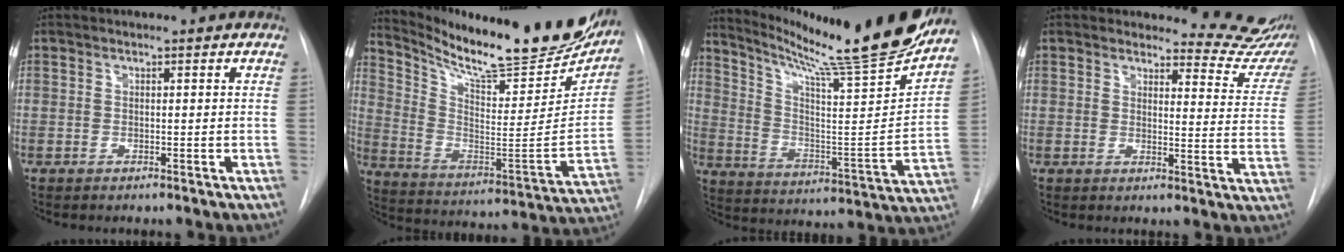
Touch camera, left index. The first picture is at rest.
{"total": 28.0, "force": [23.7, 4.9, 14.0], "torque": [-0.228, -0.067, 0.336]}
{"total": 24.7, "force": [21.7, -0.8, 11.9], "torque": [-0.195, -0.085, 0.312]}
{"total": 11.6, "force": [11.5, 1.4, 0.5], "torque": [0.023, -0.098, 0.100]}